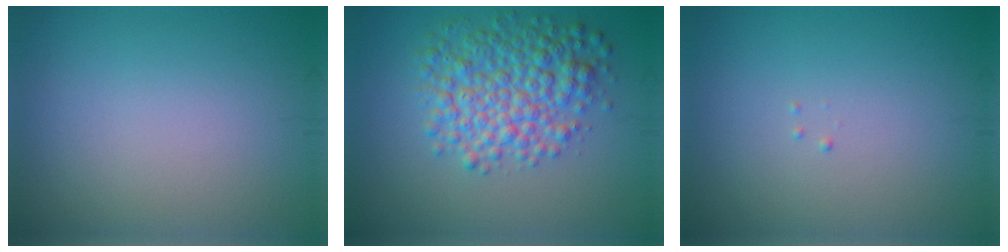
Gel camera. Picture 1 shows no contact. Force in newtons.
{"total": 6.1, "press": 6.1, "slide": 0.0}
{"total": 0.0}